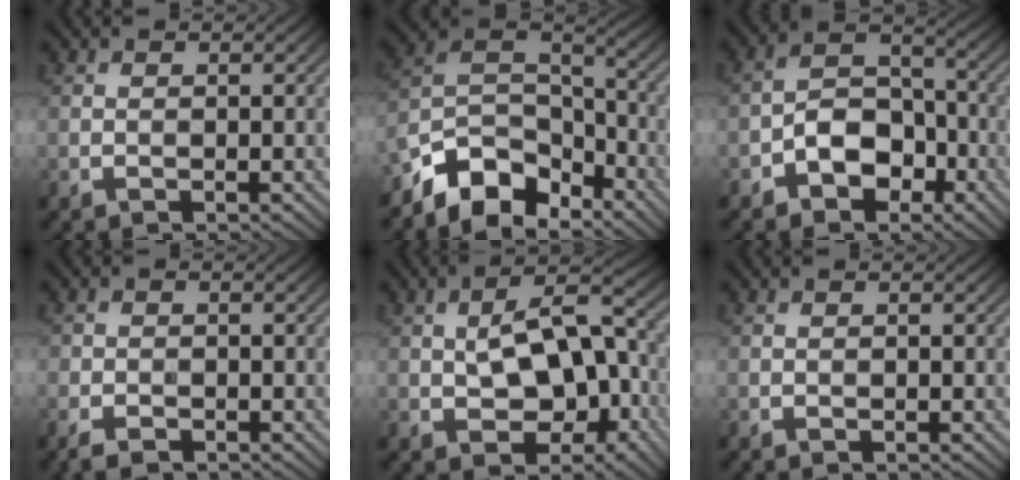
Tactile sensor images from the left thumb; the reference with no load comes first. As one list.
[{"total": 9.7, "force": [-7.2, 4.7, 4.5], "torque": [-0.080, 0.003, -0.154]}, {"total": 6.7, "force": [-3.3, 4.4, 3.9], "torque": [-0.062, 0.008, -0.067]}, {"total": 3.0, "force": [-2.2, 1.5, 1.5], "torque": [-0.031, -0.008, -0.047]}, {"total": 10.7, "force": [-1.3, 6.0, 8.8], "torque": [-0.139, 0.009, -0.023]}, {"total": 0.0}]